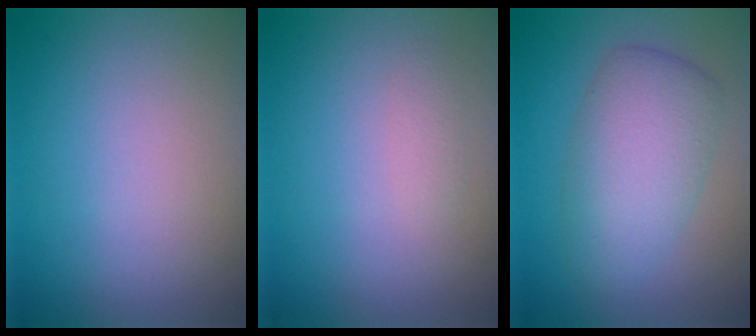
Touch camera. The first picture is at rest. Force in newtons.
{"total": 0.8, "press": 0.8, "slide": 0.0}
{"total": 5.8, "press": 5.8, "slide": 0.1}